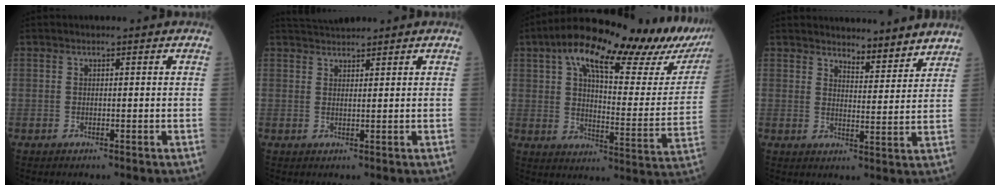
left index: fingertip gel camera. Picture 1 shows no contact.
{"total": 4.3, "force": [4.1, 0.3, 1.0], "torque": [-0.021, 0.025, 0.080]}
{"total": 28.9, "force": [20.7, 7.2, 18.9], "torque": [-0.276, 0.027, 0.267]}
{"total": 7.4, "force": [7.1, 1.6, 1.5], "torque": [-0.016, -0.004, 0.089]}